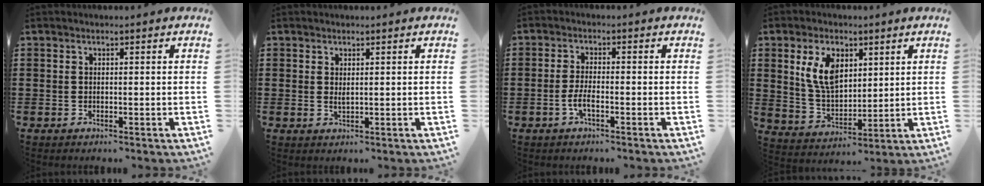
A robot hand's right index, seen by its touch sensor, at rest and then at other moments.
{"total": 1.2, "force": [0.6, 0.2, 1.0], "torque": [-0.020, 0.000, 0.011]}
{"total": 2.8, "force": [-1.3, 0.6, 2.4], "torque": [-0.056, -0.003, -0.029]}
{"total": 8.5, "force": [3.2, 5.0, 6.1], "torque": [-0.141, 0.012, 0.058]}